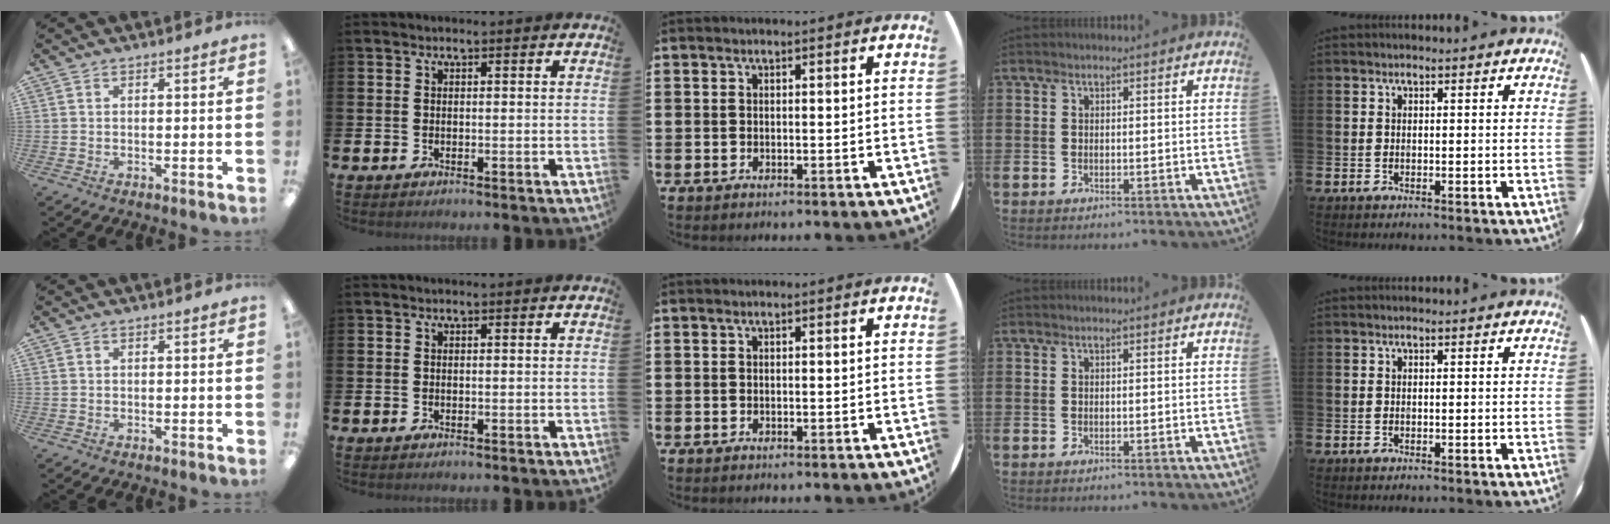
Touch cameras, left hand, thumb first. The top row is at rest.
{}